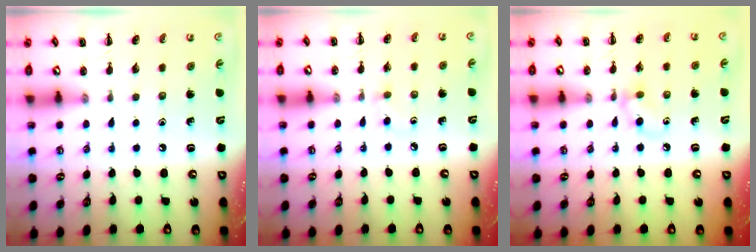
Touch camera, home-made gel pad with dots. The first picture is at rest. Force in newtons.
{"total": 3.8, "press": 3.5, "slide": 1.5}
{"total": 5.0, "press": 4.7, "slide": 1.6}